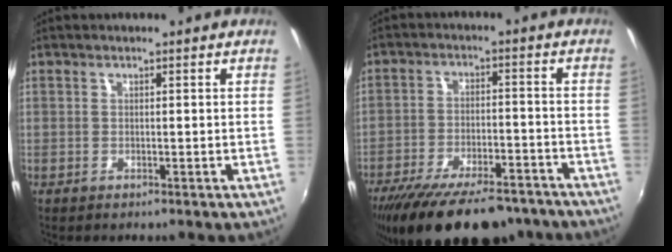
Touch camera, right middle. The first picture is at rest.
{"total": 21.3, "force": [-17.1, 6.8, 10.8], "torque": [-0.204, -0.032, -0.244]}